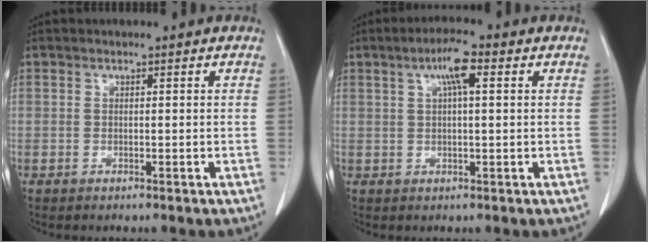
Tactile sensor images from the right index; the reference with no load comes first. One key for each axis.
{"total": 4.9, "fx": 1.9, "fy": 0.6, "fz": 4.5, "tx": -0.083, "ty": 0.011, "tz": 0.031}